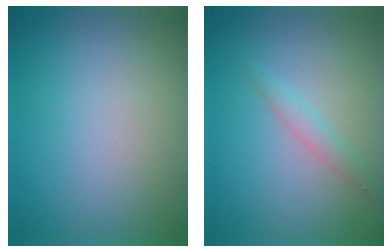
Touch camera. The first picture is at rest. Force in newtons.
{"total": 1.4, "press": 1.4, "slide": 0.0}